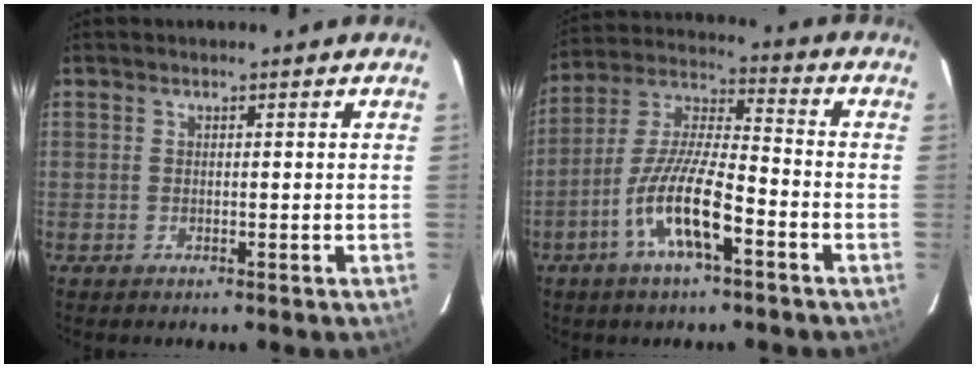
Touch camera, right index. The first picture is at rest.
{"total": 12.8, "force": [-6.1, 2.9, 10.9], "torque": [-0.224, -0.003, -0.115]}